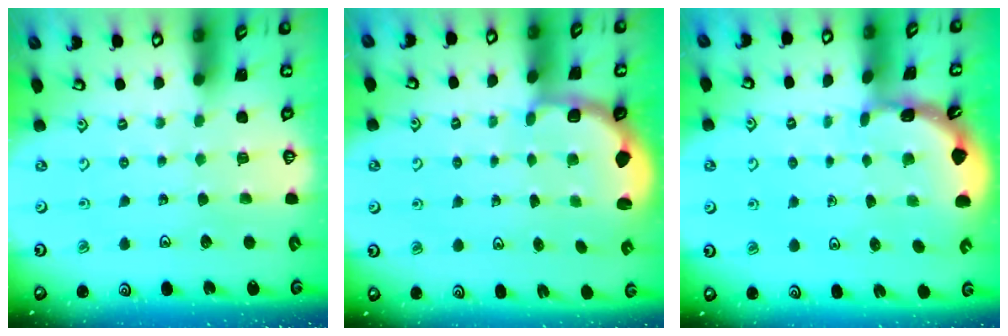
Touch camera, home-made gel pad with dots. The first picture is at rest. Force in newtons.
{"total": 2.8, "press": 2.2, "slide": 1.7}
{"total": 1.8, "press": 1.8, "slide": 0.1}